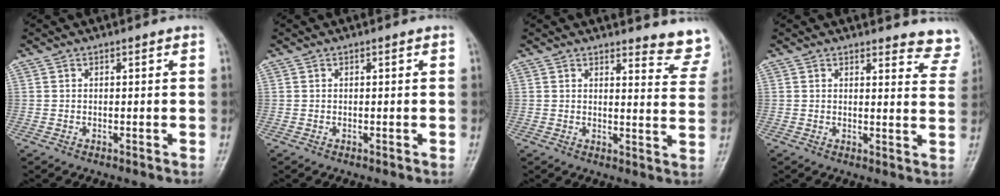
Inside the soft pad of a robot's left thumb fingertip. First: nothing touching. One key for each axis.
{"total": 0.0}
{"total": 7.9, "fx": 7.7, "fy": 1.6, "fz": 1.1, "tx": 0.017, "ty": -0.074, "tz": 0.068}
{"total": 7.8, "fx": 7.5, "fy": 2.0, "fz": 0.5, "tx": 0.038, "ty": -0.057, "tz": 0.055}